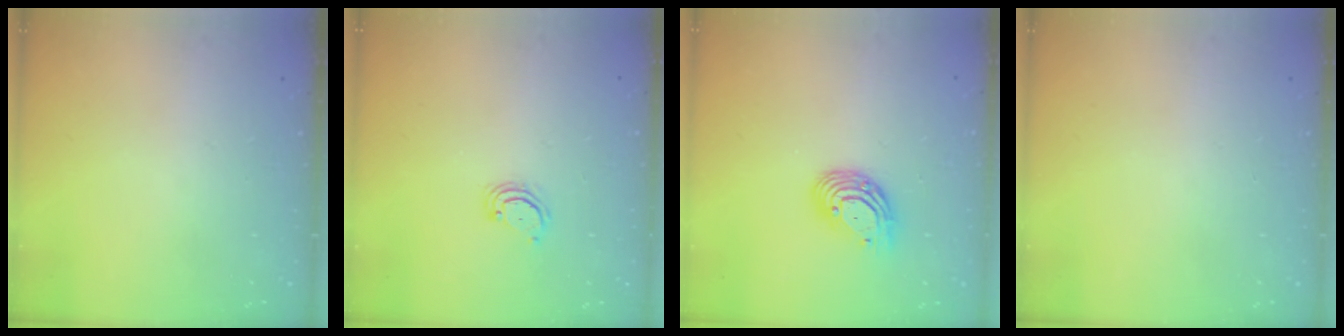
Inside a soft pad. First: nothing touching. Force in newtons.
{"total": 3.1, "press": 3.1, "slide": 0.5}
{"total": 10.3, "press": 10.3, "slide": 1.0}
{"total": 0.0}